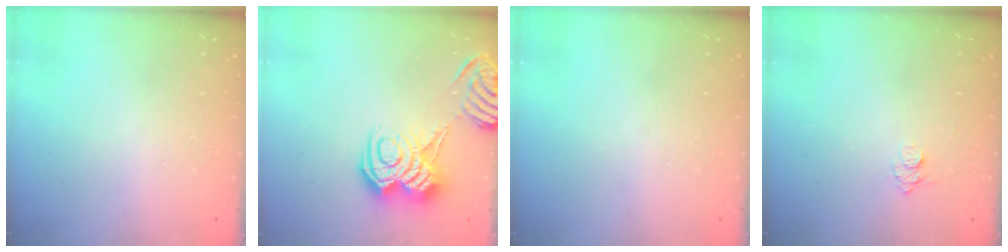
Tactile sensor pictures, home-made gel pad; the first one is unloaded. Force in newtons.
{"total": 9.6, "press": 9.5, "slide": 1.1}
{"total": 0.0}
{"total": 6.4, "press": 6.4, "slide": 0.7}